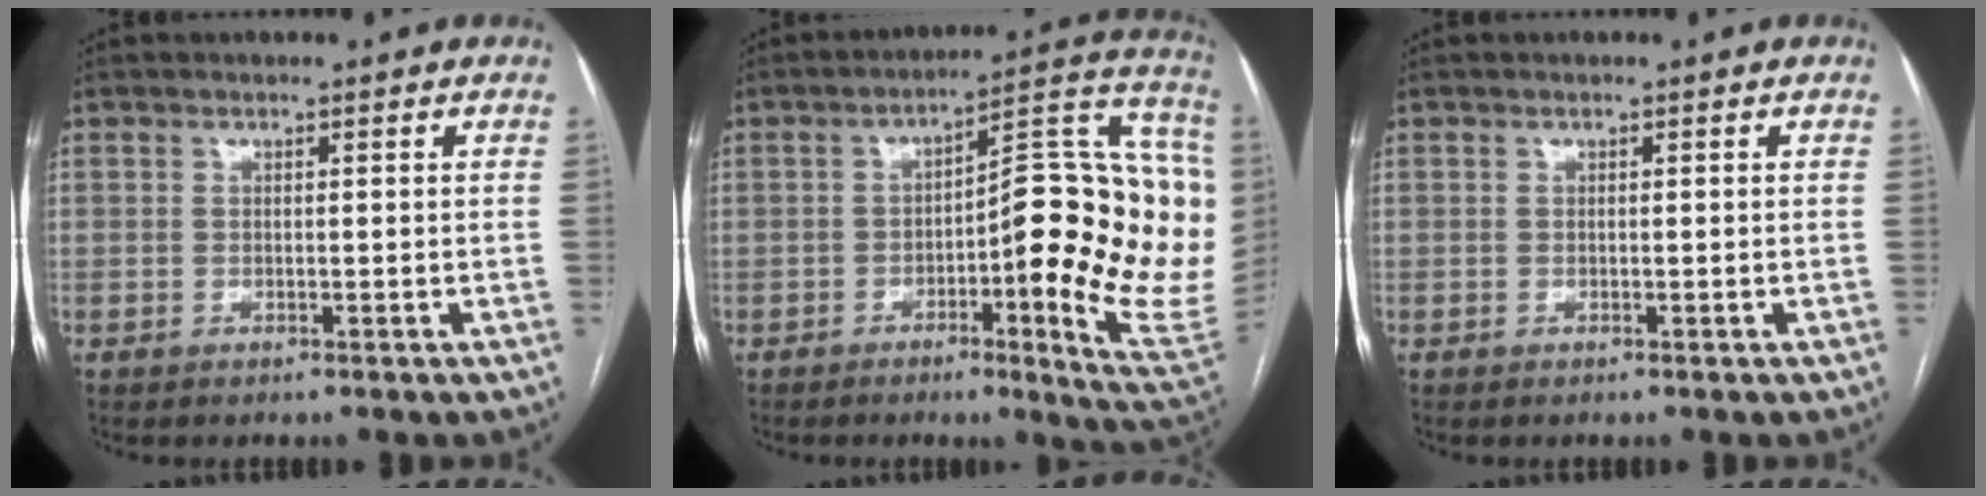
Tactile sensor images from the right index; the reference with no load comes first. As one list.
[{"total": 22.2, "force": [-1.4, 4.1, 21.8], "torque": [-0.191, 0.040, -0.012]}, {"total": 0.0}]